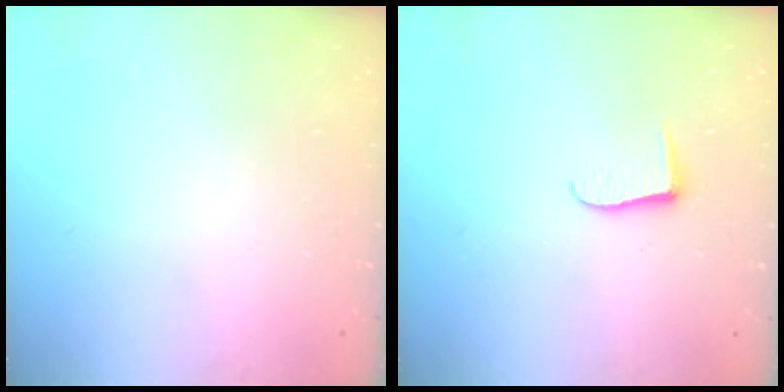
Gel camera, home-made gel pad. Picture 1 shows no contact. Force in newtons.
{"total": 6.0, "press": 5.9, "slide": 0.6}